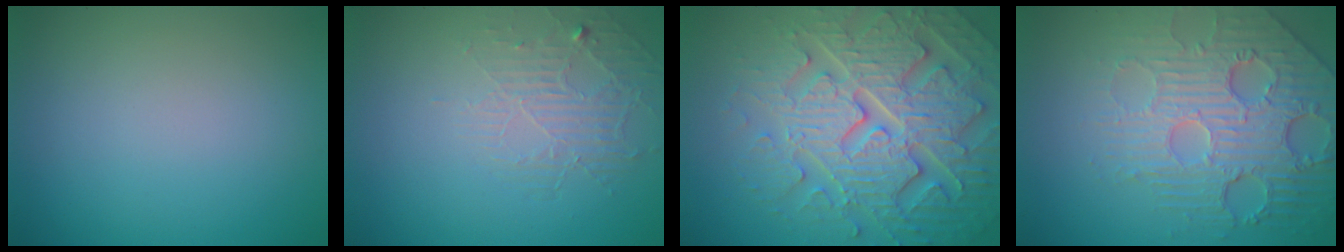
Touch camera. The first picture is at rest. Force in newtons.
{"total": 2.0, "press": 1.1, "slide": 1.7}
{"total": 7.8, "press": 7.6, "slide": 2.0}
{"total": 6.9, "press": 5.3, "slide": 4.4}